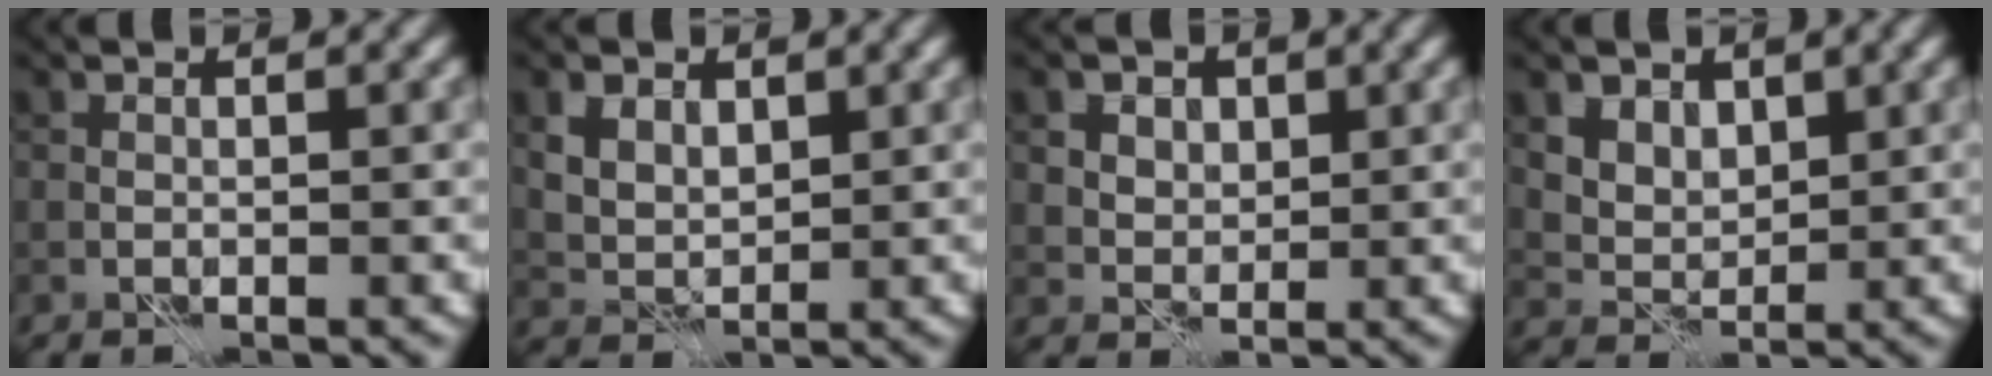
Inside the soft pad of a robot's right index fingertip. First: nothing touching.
{"total": 3.3, "force": [1.5, 2.2, 1.9], "torque": [-0.040, -0.004, 0.025]}
{"total": 4.4, "force": [2.4, 3.1, 2.1], "torque": [-0.050, 0.006, 0.035]}
{"total": 4.4, "force": [2.5, 3.1, 1.9], "torque": [-0.057, -0.008, 0.060]}